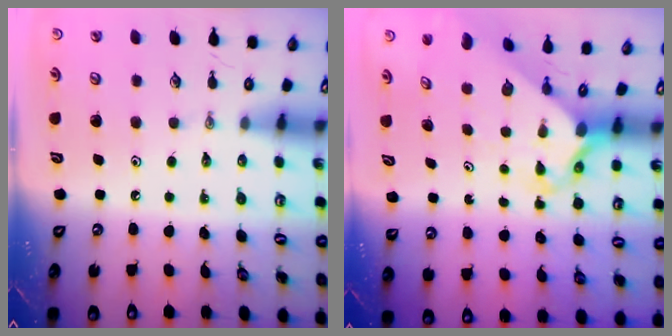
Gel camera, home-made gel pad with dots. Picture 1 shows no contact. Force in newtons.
{"total": 2.3, "press": 2.3, "slide": 0.2}